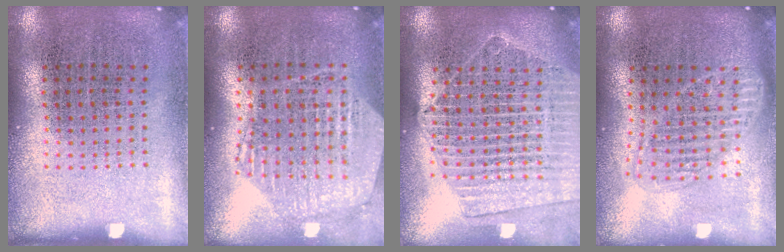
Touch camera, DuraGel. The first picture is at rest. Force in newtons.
{"total": 1.2, "press": 1.2, "slide": 0.2}
{"total": 2.2, "press": 2.0, "slide": 0.9}
{"total": 1.5, "press": 1.3, "slide": 0.8}